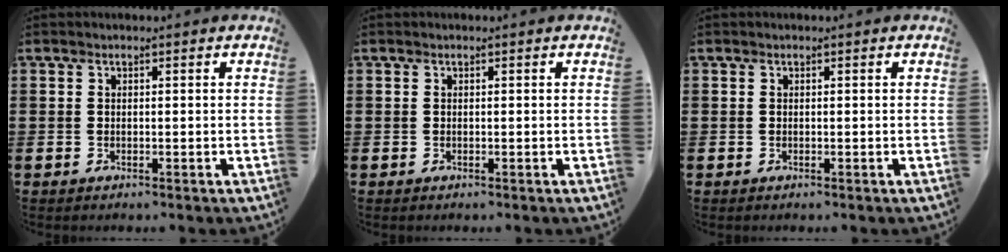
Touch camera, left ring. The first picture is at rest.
{"total": 0.0}
{"total": 0.0}